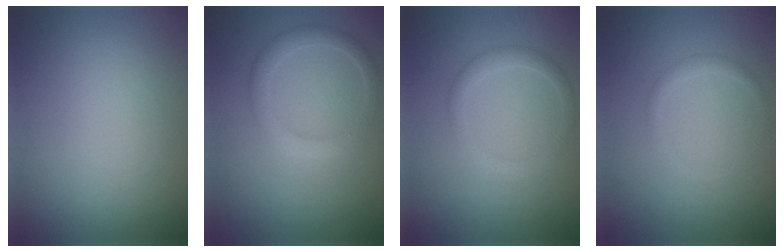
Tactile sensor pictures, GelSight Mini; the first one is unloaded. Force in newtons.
{"total": 2.1, "press": 2.1, "slide": 0.3}
{"total": 1.5, "press": 1.5, "slide": 0.1}
{"total": 0.9, "press": 0.9, "slide": 0.1}